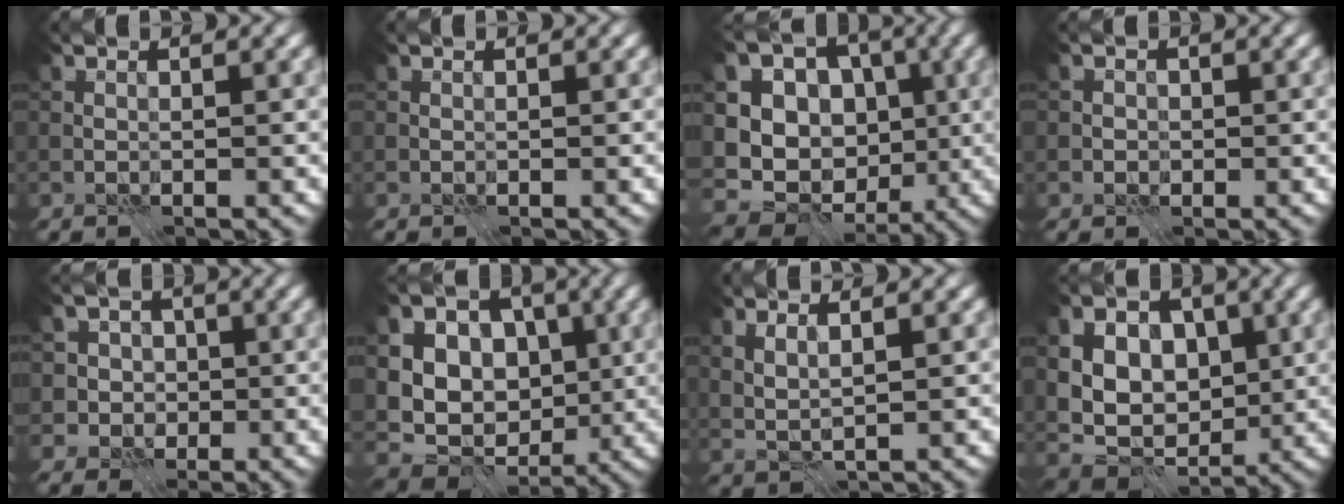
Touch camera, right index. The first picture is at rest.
{"total": 0.0}
{"total": 12.0, "force": [0.2, 10.3, 6.1], "torque": [-0.097, 0.026, -0.020]}
{"total": 1.0, "force": [-0.3, 1.0, 0.2], "torque": [0.009, -0.001, -0.009]}
{"total": 3.9, "force": [0.3, 3.8, 1.1], "torque": [0.005, 0.014, -0.006]}
{"total": 12.8, "force": [1.2, 10.5, 7.2], "torque": [-0.109, 0.028, -0.004]}
{"total": 1.8, "force": [0.9, 0.3, 1.5], "torque": [-0.036, -0.004, 0.020]}
{"total": 10.0, "force": [1.7, 7.5, 6.5], "torque": [-0.096, 0.025, 0.011]}